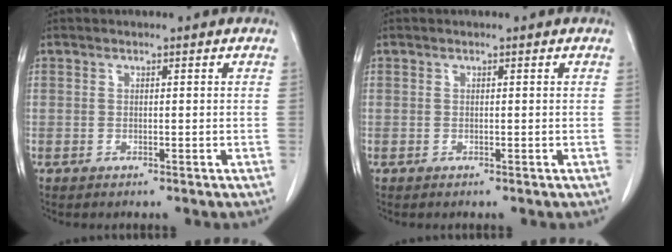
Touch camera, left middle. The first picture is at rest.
{"total": 0.0}